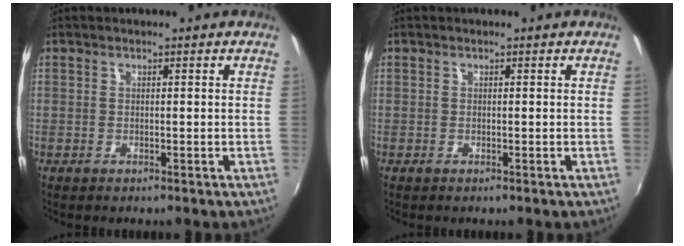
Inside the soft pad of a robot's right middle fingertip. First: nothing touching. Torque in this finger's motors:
{"motor_torque": [0.00, 0.00, 0.00, 0.00]}